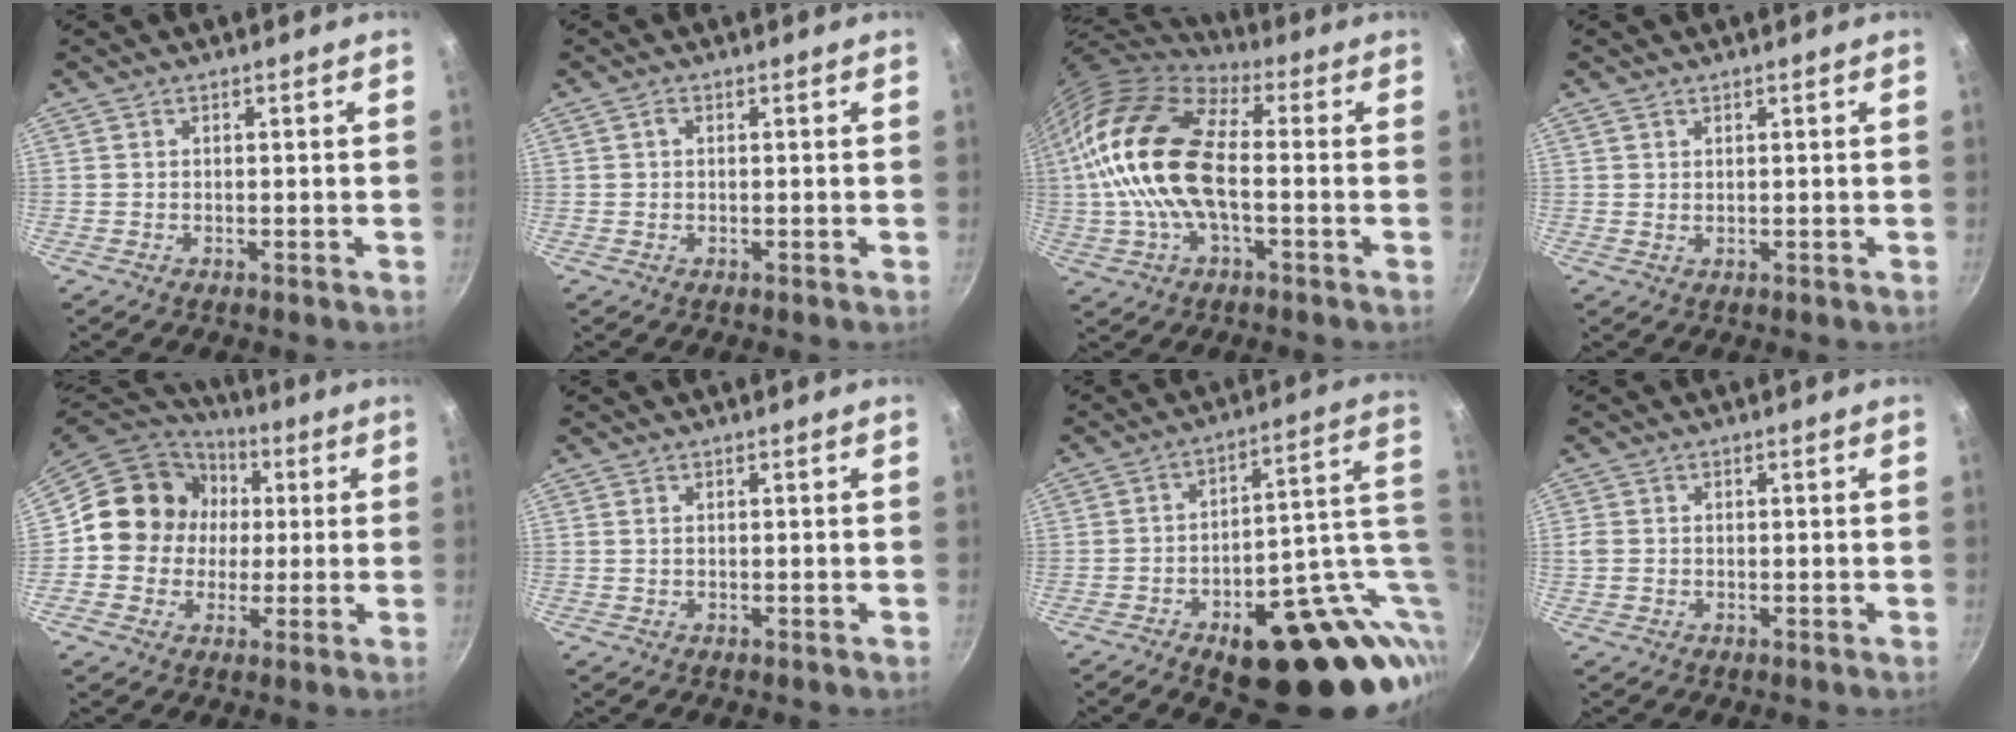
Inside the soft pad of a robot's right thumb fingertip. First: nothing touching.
{"total": 0.8, "force": [0.2, 0.5, 0.6], "torque": [-0.012, 0.005, 0.003]}
{"total": 19.3, "force": [-0.1, 9.8, 16.6], "torque": [-0.304, 0.023, -0.013]}
{"total": 0.8, "force": [0.6, 0.4, 0.3], "torque": [-0.002, -0.009, 0.009]}
{"total": 14.4, "force": [1.4, 13.2, 5.6], "torque": [-0.059, 0.021, 0.006]}
{"total": 0.6, "force": [0.2, 0.3, 0.5], "torque": [-0.009, 0.001, 0.002]}
{"total": 26.2, "force": [-4.9, 13.0, 22.2], "torque": [-0.235, 0.019, -0.050]}
{"total": 1.9, "force": [-0.1, 1.7, 1.0], "torque": [-0.019, 0.003, -0.002]}